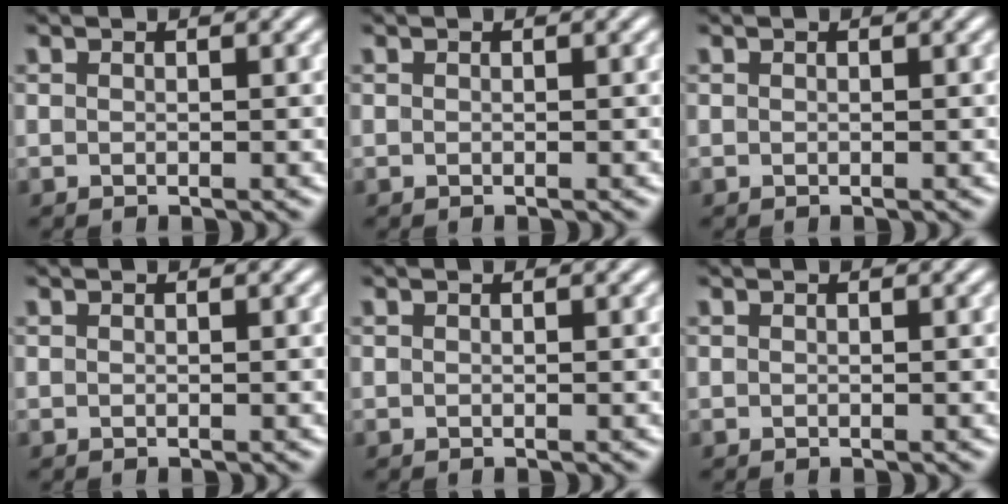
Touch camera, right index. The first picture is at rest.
{"total": 0.0}
{"total": 0.0}
{"total": 0.0}
{"total": 0.0}
{"total": 0.0}